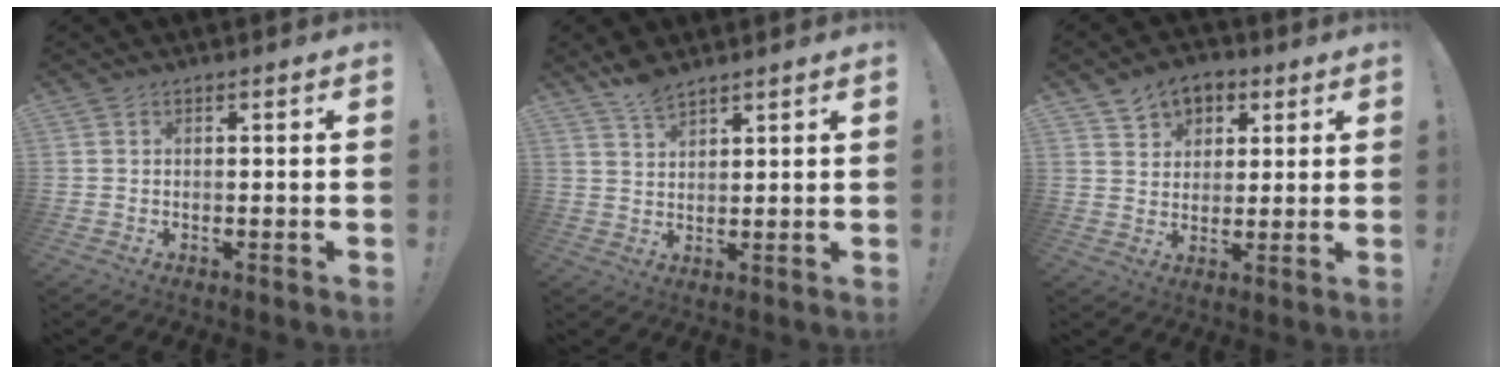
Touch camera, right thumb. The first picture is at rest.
{"total": 5.6, "force": [4.8, 1.9, 2.2], "torque": [-0.034, -0.029, 0.087]}
{"total": 7.7, "force": [4.3, 6.0, 2.3], "torque": [-0.023, -0.027, 0.080]}